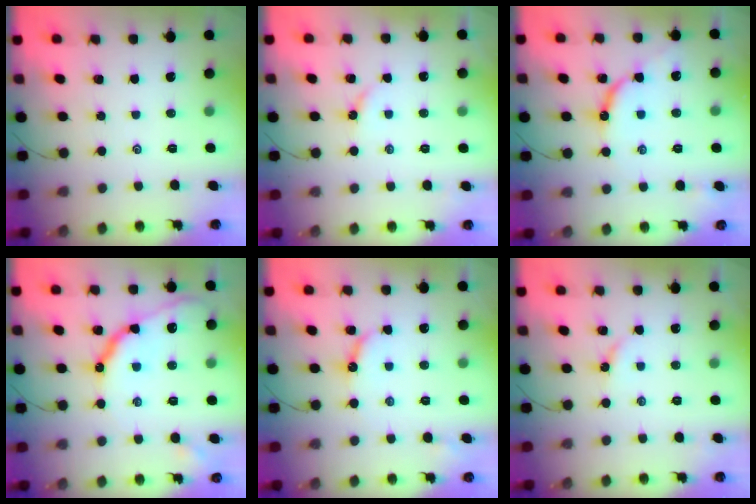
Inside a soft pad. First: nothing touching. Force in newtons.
{"total": 2.7, "press": 2.7, "slide": 0.3}
{"total": 8.9, "press": 8.9, "slide": 0.3}
{"total": 13.1, "press": 13.0, "slide": 1.4}
{"total": 6.8, "press": 6.7, "slide": 0.6}
{"total": 2.7, "press": 2.7, "slide": 0.3}